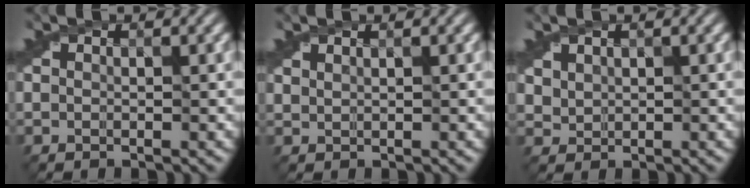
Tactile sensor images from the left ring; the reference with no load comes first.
{"total": 1.1, "force": [1.0, 0.3, 0.2], "torque": [-0.002, 0.005, 0.018]}
{"total": 1.0, "force": [0.8, 0.5, 0.1], "torque": [-0.006, 0.011, 0.033]}